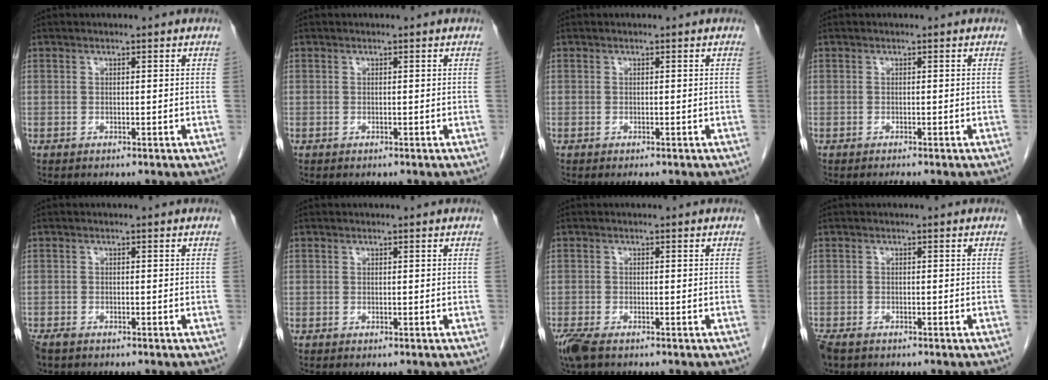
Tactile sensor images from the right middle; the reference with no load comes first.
{"total": 0.0}
{"total": 0.6, "force": [-0.5, 0.0, 0.4], "torque": [-0.009, -0.005, -0.006]}
{"total": 0.7, "force": [-0.5, -0.3, 0.2], "torque": [-0.009, -0.002, -0.009]}
{"total": 2.1, "force": [-1.7, 0.8, 0.9], "torque": [-0.021, -0.005, -0.028]}
{"total": 0.0}
{"total": 3.7, "force": [-2.7, 1.1, 2.4], "torque": [-0.056, -0.012, -0.048]}
{"total": 2.7, "force": [-2.1, 1.1, 1.3], "torque": [-0.032, -0.008, -0.035]}